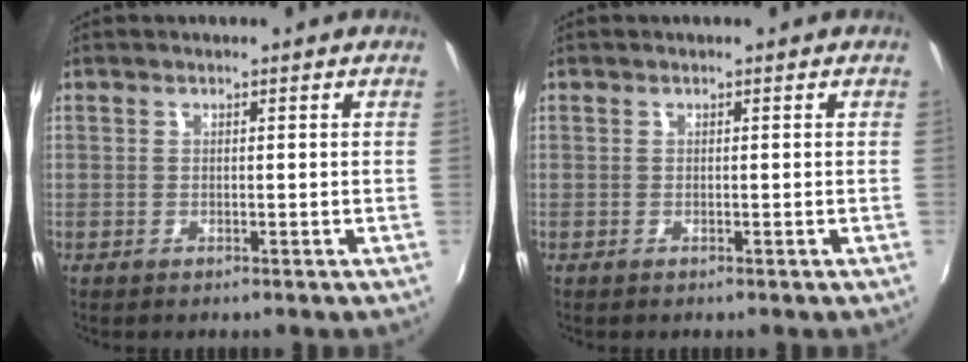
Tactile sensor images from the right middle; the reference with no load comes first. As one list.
[{"total": 0.0}]